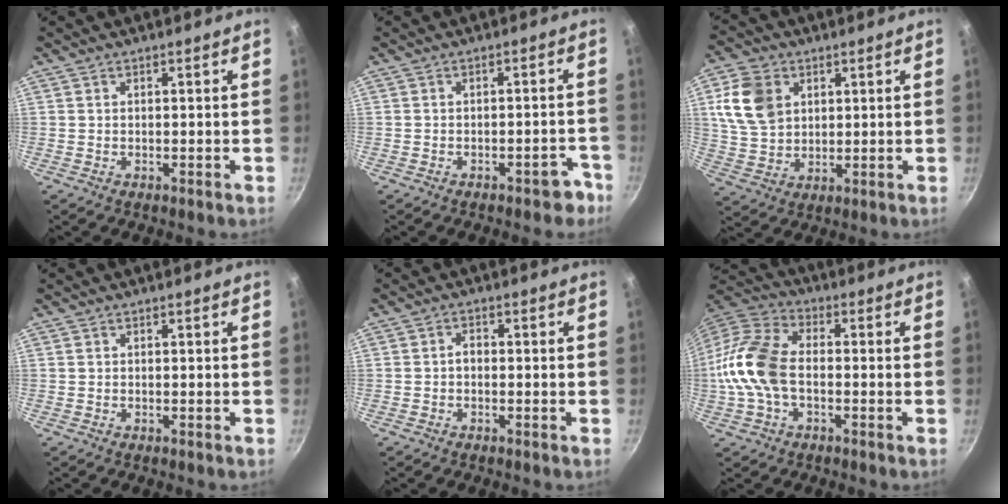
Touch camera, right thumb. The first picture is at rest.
{"total": 4.1, "force": [-2.7, 2.0, 2.3], "torque": [-0.002, 0.039, -0.017]}
{"total": 11.3, "force": [3.6, 8.5, 6.6], "torque": [-0.109, -0.005, 0.073]}
{"total": 0.0}
{"total": 1.7, "force": [-0.5, 1.2, 1.1], "torque": [-0.013, 0.011, -0.010]}
{"total": 14.6, "force": [-1.8, 9.1, 11.3], "torque": [-0.214, 0.037, -0.052]}